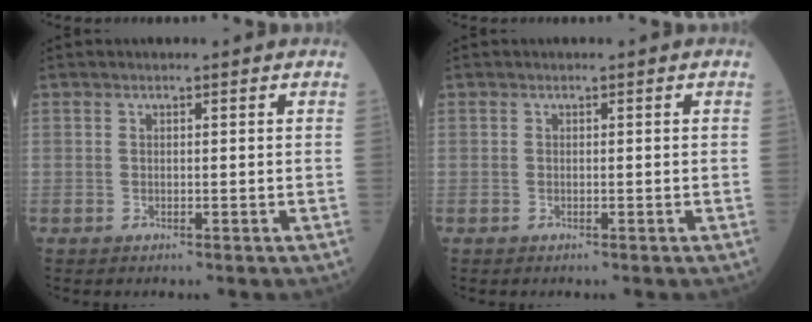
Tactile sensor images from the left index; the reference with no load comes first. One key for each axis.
{"total": 0.0}